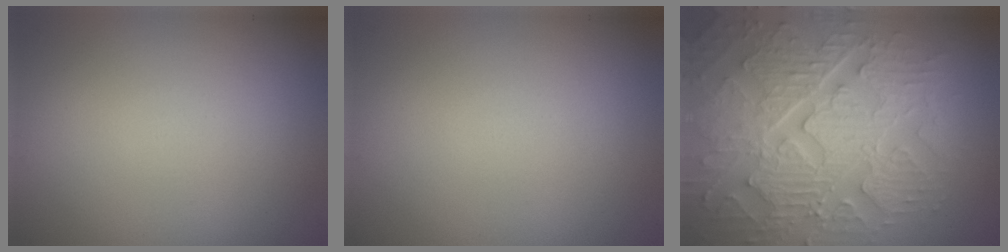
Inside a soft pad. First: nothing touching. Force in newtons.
{"total": 0.0}
{"total": 9.4, "press": 6.8, "slide": 6.5}